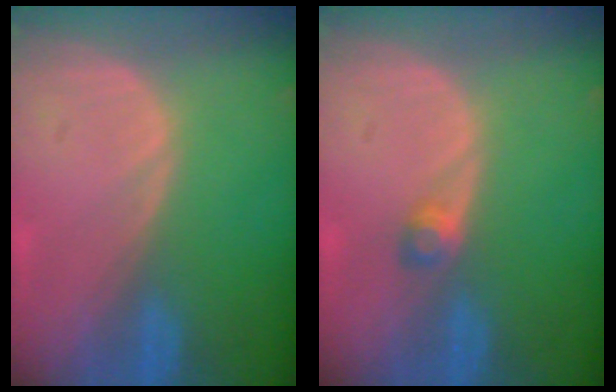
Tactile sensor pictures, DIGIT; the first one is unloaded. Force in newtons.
{"total": 2.0, "press": 1.7, "slide": 1.1}